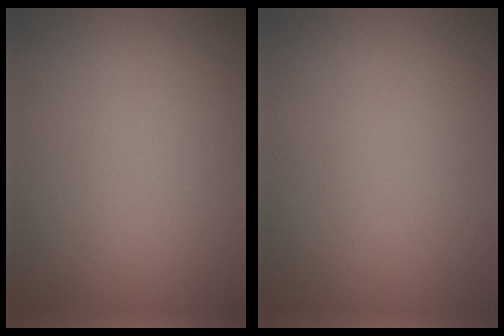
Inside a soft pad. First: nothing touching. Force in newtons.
{"total": 0.0}